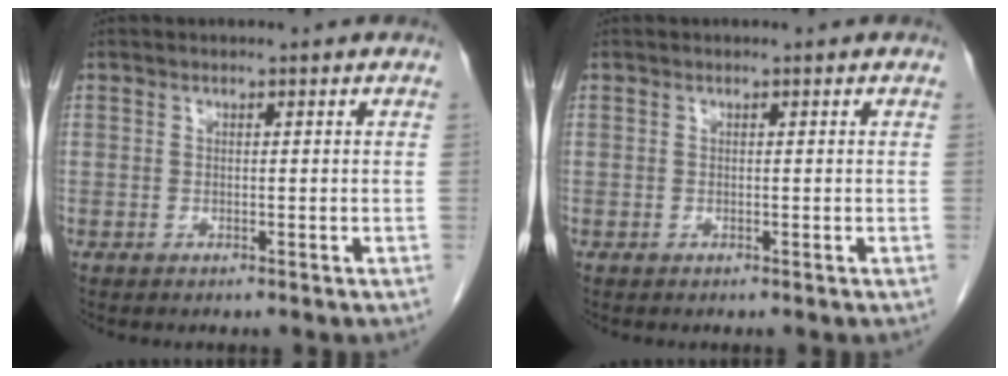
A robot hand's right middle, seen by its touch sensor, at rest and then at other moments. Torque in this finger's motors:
{"motor_torque": [-0.09, -0.11, -0.01, -0.01]}